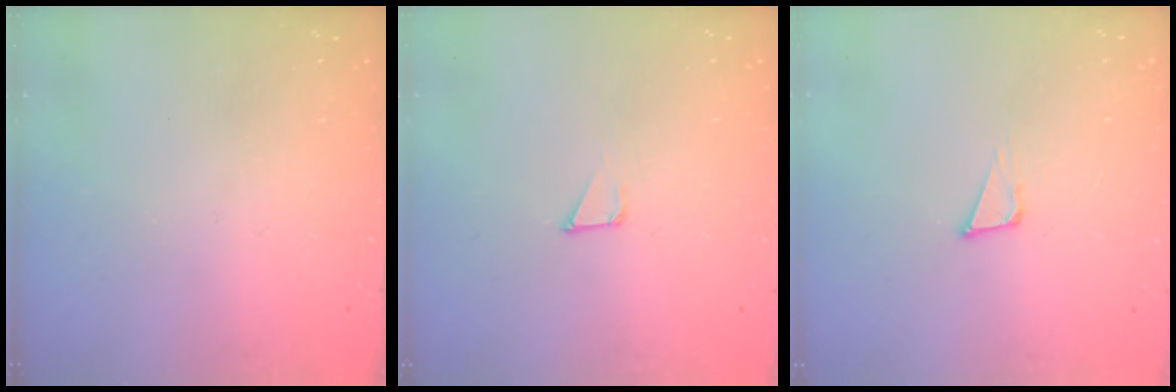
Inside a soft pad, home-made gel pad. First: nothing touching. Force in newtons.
{"total": 1.2, "press": 1.2, "slide": 0.0}
{"total": 3.3, "press": 3.2, "slide": 0.8}